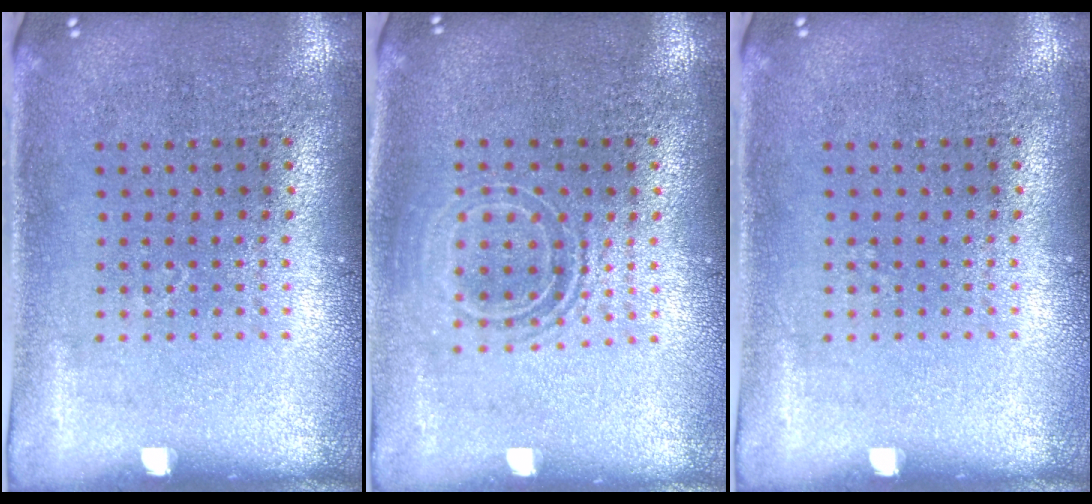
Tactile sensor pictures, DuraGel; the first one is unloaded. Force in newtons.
{"total": 1.5, "press": 1.2, "slide": 0.9}
{"total": 0.0}